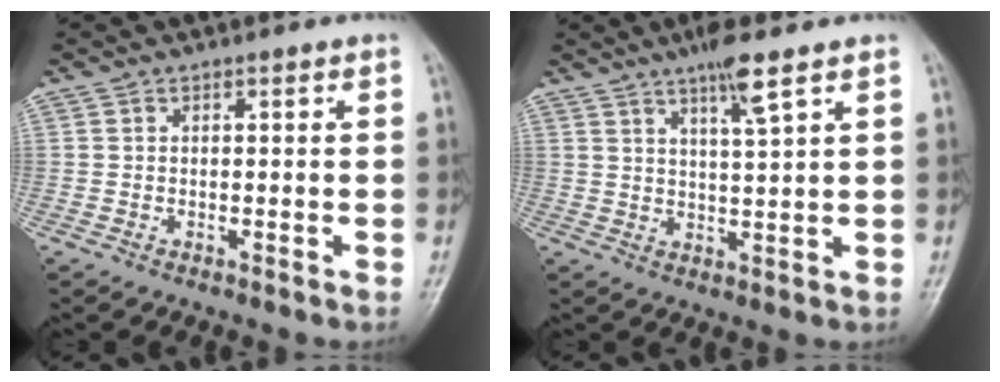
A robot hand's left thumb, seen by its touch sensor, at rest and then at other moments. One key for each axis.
{"total": 6.2, "fx": 3.8, "fy": 0.2, "fz": 4.9, "tx": -0.089, "ty": -0.021, "tz": 0.070}